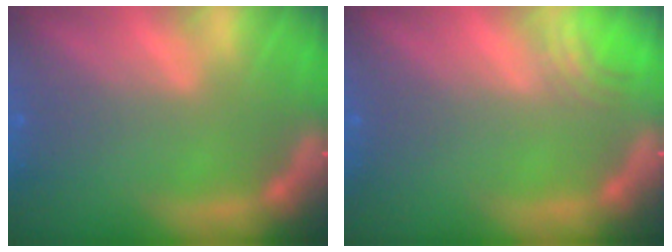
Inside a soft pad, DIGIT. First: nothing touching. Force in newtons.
{"total": 2.0}